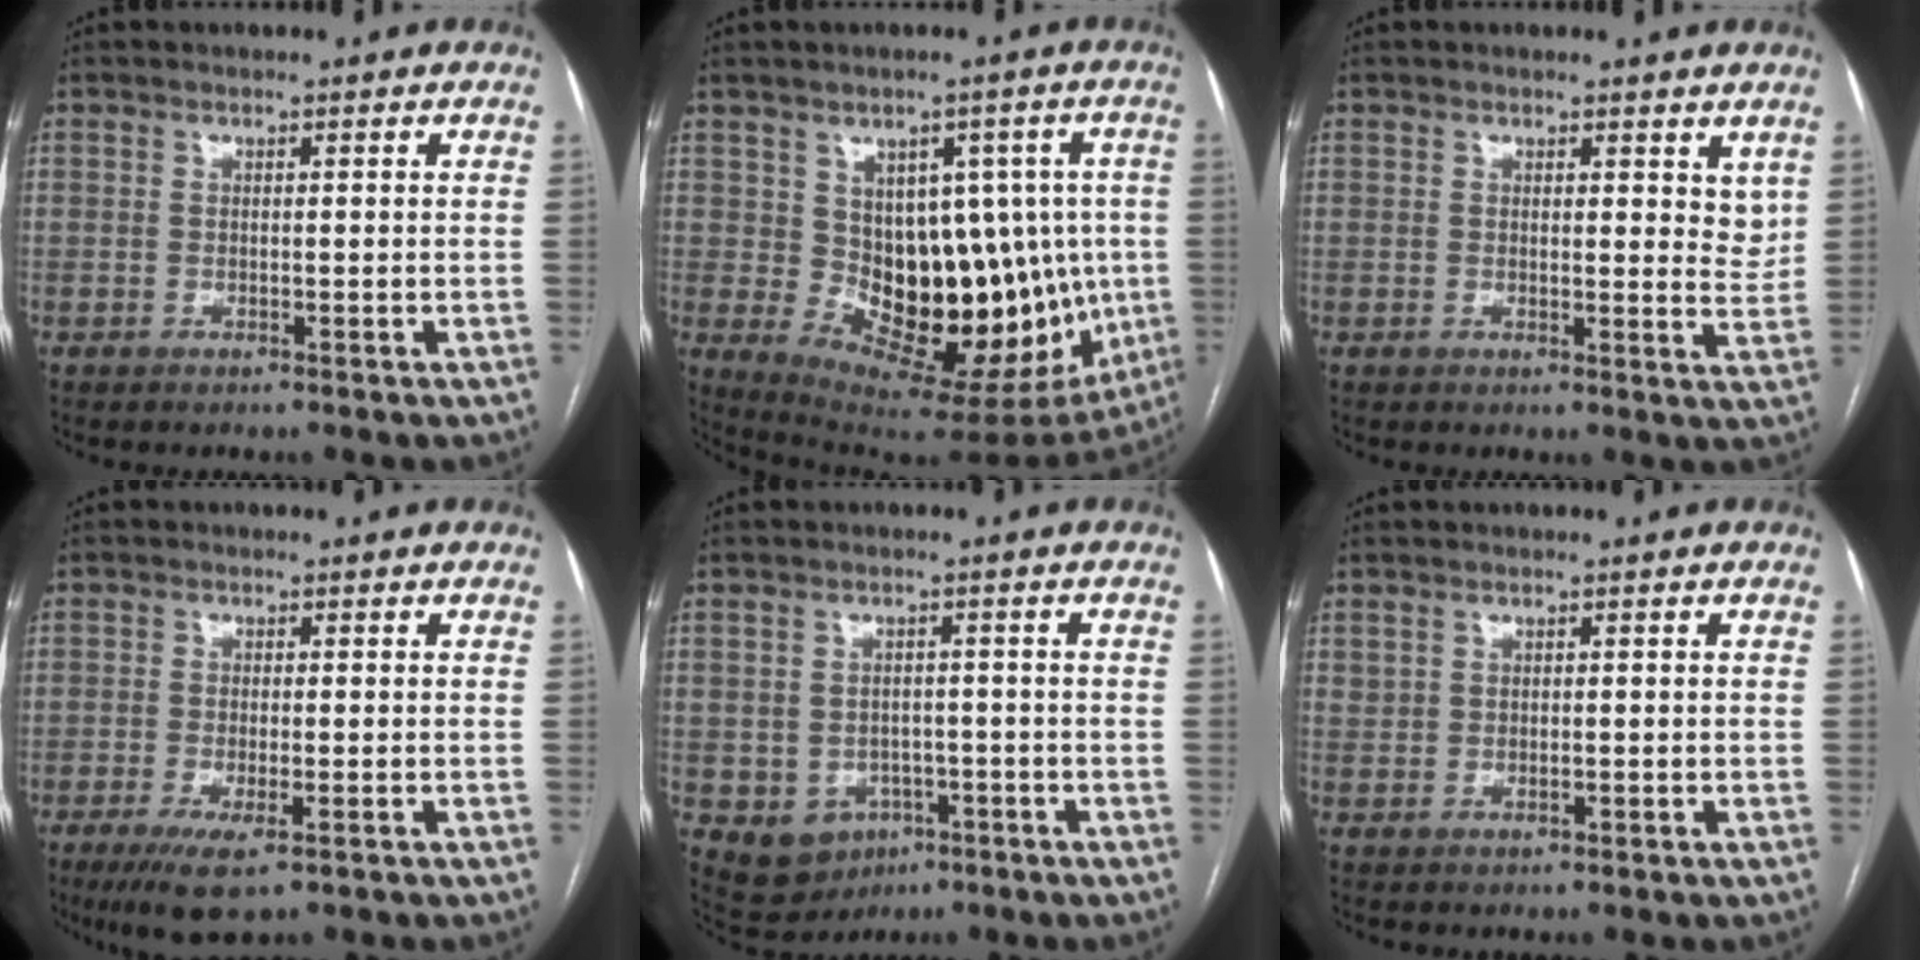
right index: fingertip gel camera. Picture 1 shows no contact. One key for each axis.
{"total": 17.8, "fx": -0.5, "fy": 9.7, "fz": 14.9, "tx": -0.189, "ty": 0.017, "tz": 0.019}
{"total": 3.8, "fx": 2.4, "fy": 1.6, "fz": 2.4, "tx": -0.020, "ty": -0.016, "tz": 0.027}
{"total": 6.0, "fx": -3.4, "fy": 1.5, "fz": 4.7, "tx": -0.081, "ty": -0.014, "tz": -0.052}
{"total": 6.9, "fx": -2.7, "fy": 6.0, "fz": 2.3, "tx": -0.037, "ty": 0.012, "tz": -0.024}
{"total": 0.7, "fx": 0.2, "fy": 0.5, "fz": 0.4, "tx": -0.011, "ty": -0.001, "tz": 0.008}